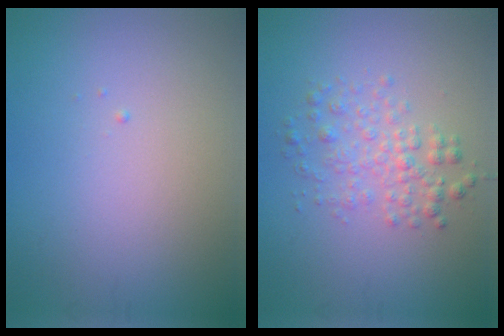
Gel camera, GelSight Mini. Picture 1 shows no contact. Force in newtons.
{"total": 2.7, "press": 2.7, "slide": 0.0}